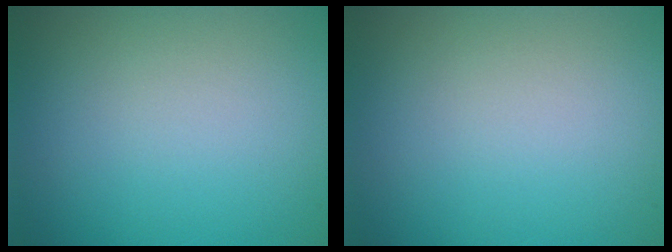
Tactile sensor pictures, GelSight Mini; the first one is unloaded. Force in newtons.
{"total": 0.0}